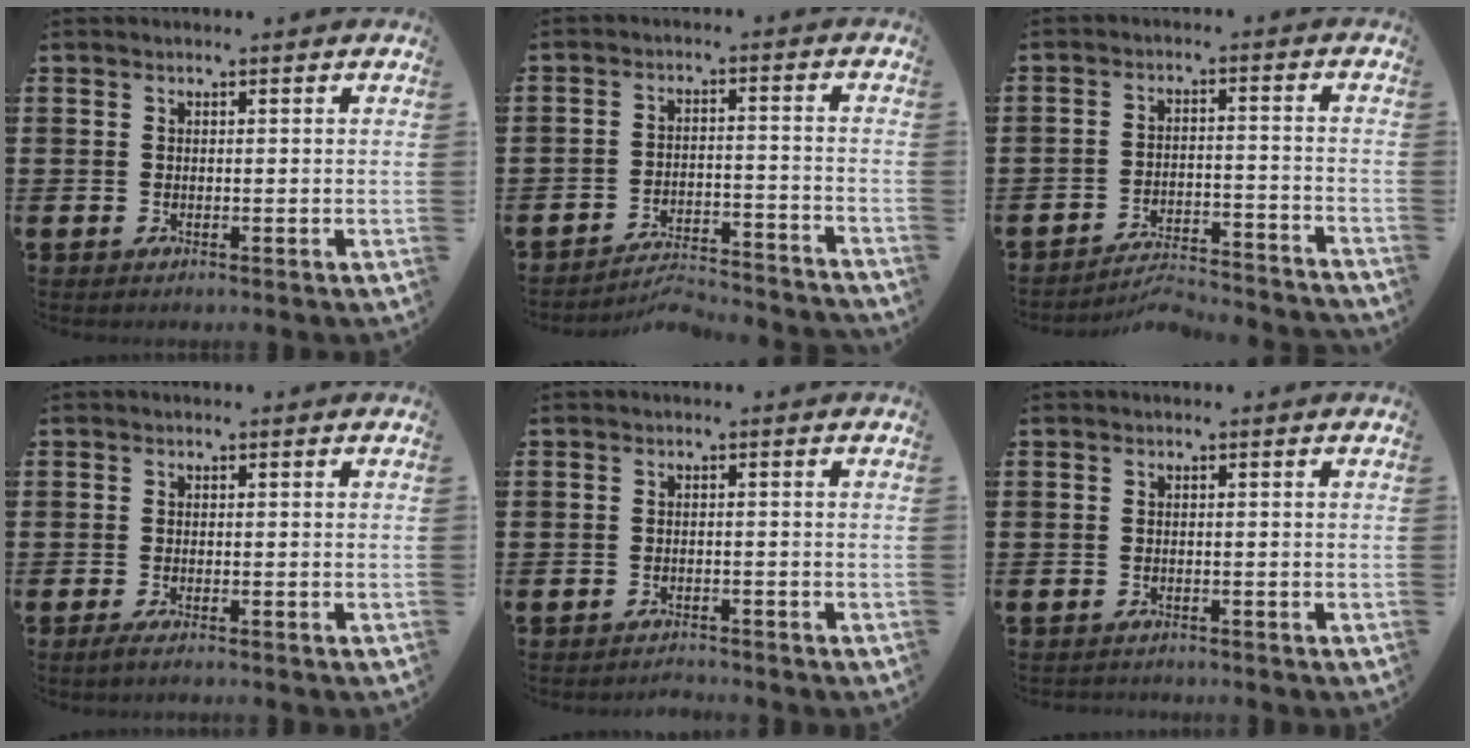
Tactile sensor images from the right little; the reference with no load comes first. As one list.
[{"total": 4.6, "force": [-4.5, 0.2, 0.8], "torque": [-0.015, 0.001, -0.092]}, {"total": 4.6, "force": [-4.6, 0.2, 0.7], "torque": [-0.015, 0.000, -0.094]}, {"total": 1.0, "force": [-0.6, 0.0, 0.7], "torque": [-0.003, -0.006, -0.014]}, {"total": 1.3, "force": [-1.3, 0.0, -0.1], "torque": [-0.002, 0.003, -0.027]}, {"total": 0.6, "force": [-0.6, 0.1, -0.1], "torque": [-0.001, -0.002, -0.013]}]